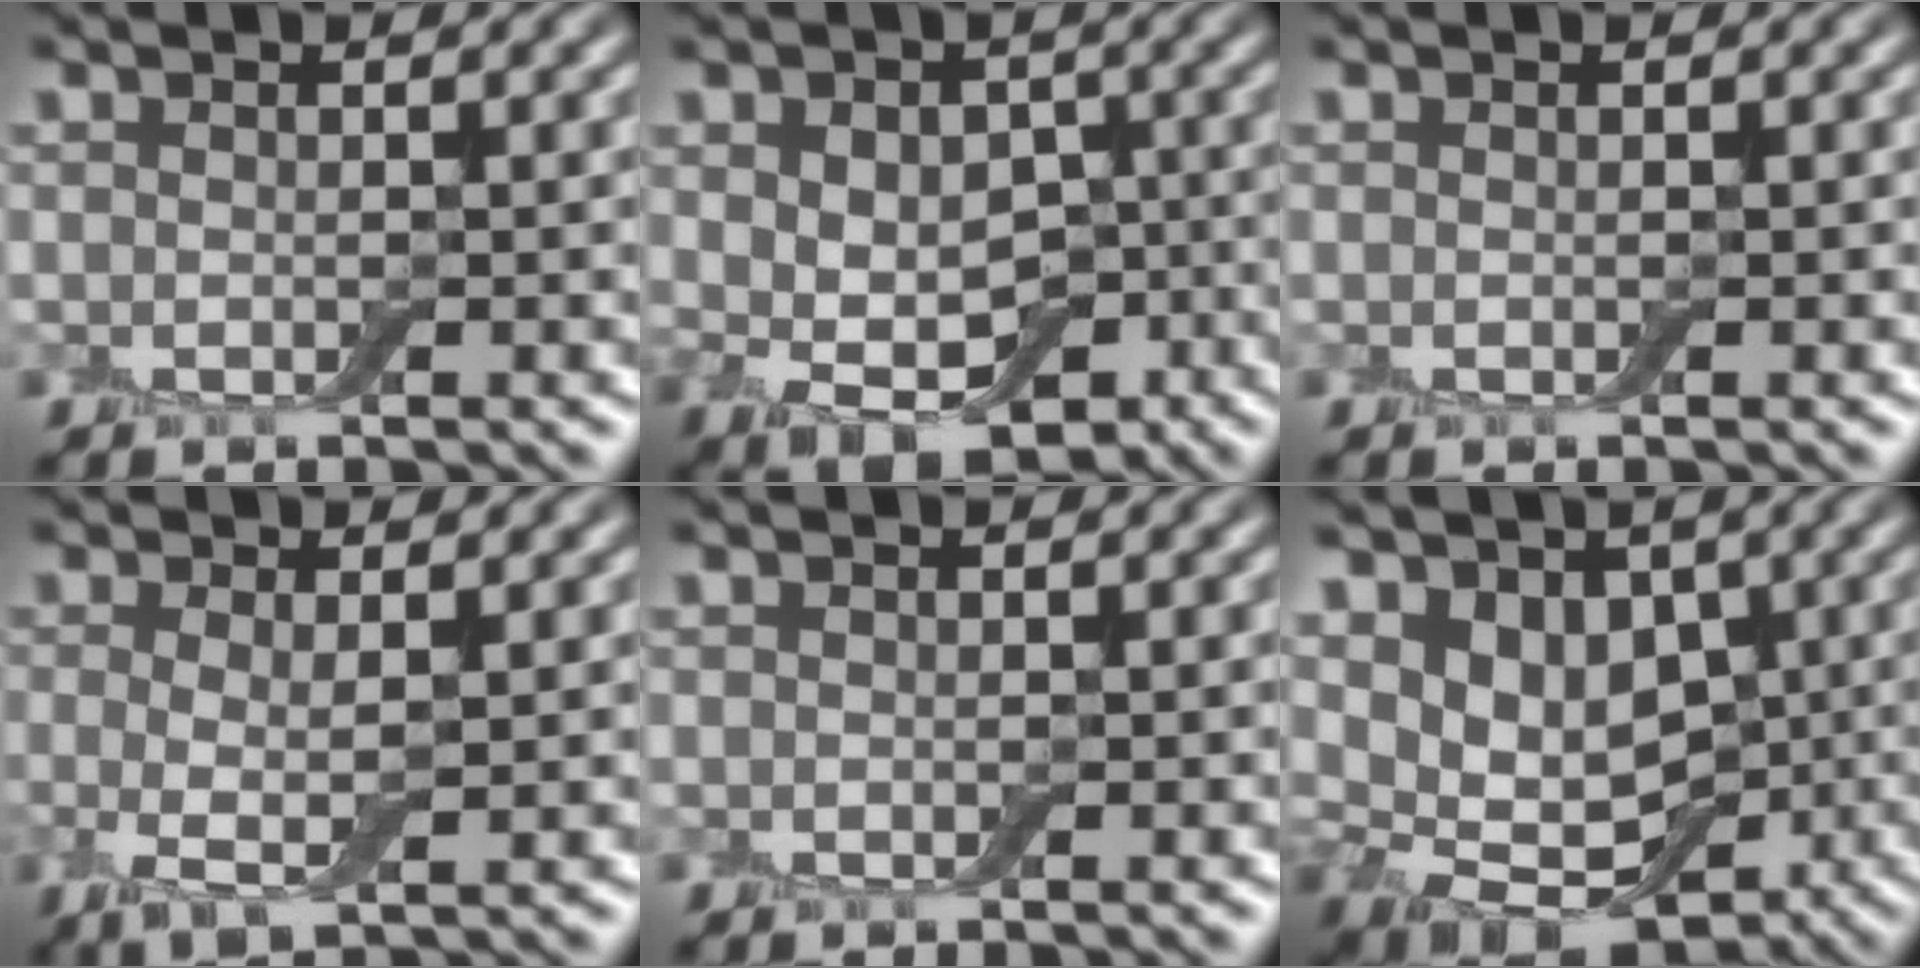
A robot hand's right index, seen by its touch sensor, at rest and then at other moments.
{"total": 7.5, "force": [-1.1, 5.2, 5.4], "torque": [-0.089, -0.017, -0.012]}
{"total": 0.0}
{"total": 2.9, "force": [-0.1, 0.8, 2.8], "torque": [-0.059, -0.008, -0.003]}
{"total": 0.0}
{"total": 7.0, "force": [0.4, 5.1, 4.7], "torque": [-0.069, -0.016, 0.007]}